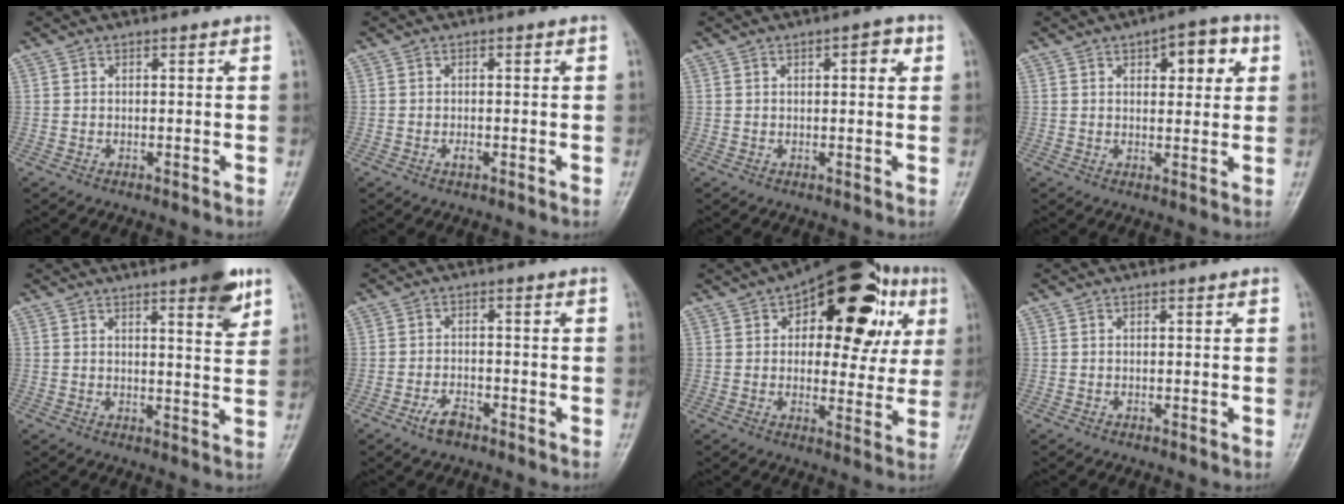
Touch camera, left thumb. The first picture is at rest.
{"total": 0.9, "force": [-0.5, 0.5, 0.5], "torque": [-0.009, 0.000, -0.011]}
{"total": 3.4, "force": [1.3, 1.5, 2.8], "torque": [-0.027, 0.002, 0.012]}
{"total": 8.2, "force": [3.2, 3.9, 6.4], "torque": [-0.051, -0.003, 0.036]}
{"total": 7.5, "force": [4.4, 1.7, 5.8], "torque": [-0.067, -0.022, 0.054]}
{"total": 3.5, "force": [-2.4, 1.7, 1.8], "torque": [-0.035, 0.015, -0.045]}
{"total": 22.4, "force": [7.7, 11.8, 17.4], "torque": [-0.179, 0.014, 0.098]}
{"total": 0.0}